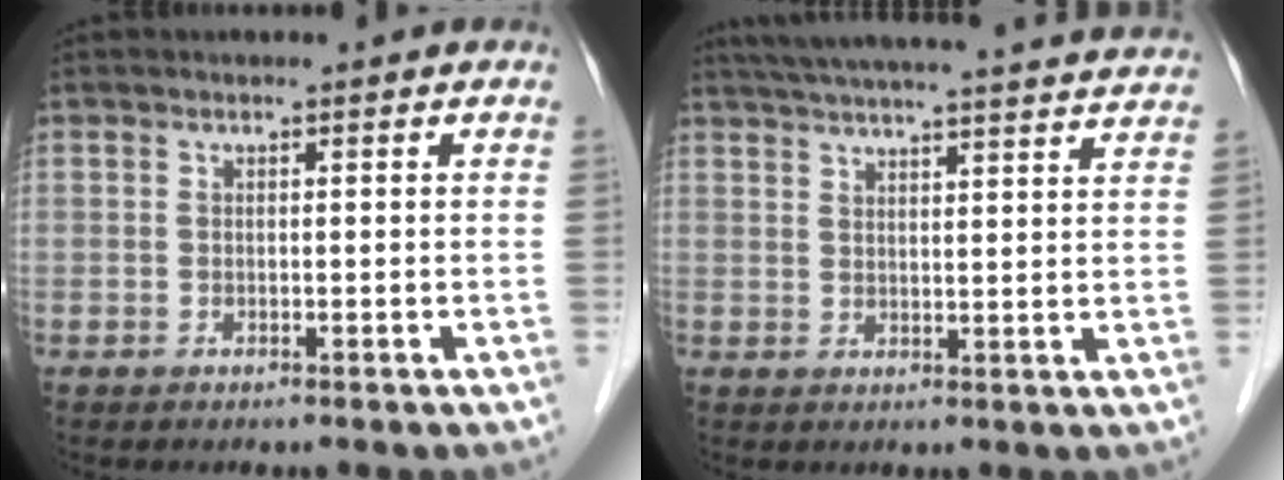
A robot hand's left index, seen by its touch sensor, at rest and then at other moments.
{"total": 24.9, "force": [23.1, 1.0, 9.3], "torque": [-0.152, -0.001, 0.295]}